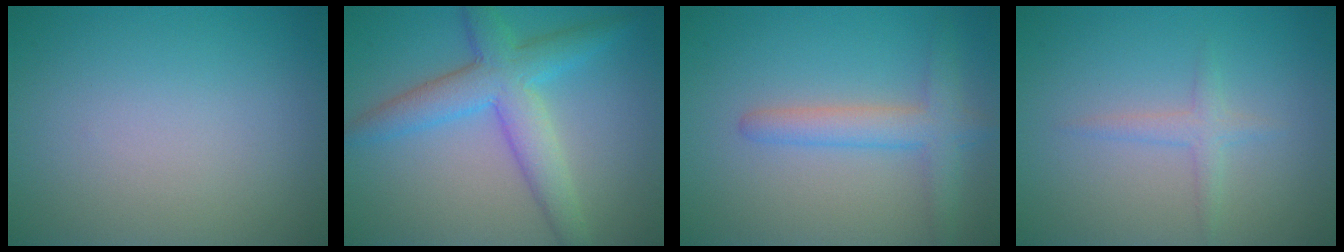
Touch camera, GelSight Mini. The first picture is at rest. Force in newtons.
{"total": 5.7, "press": 5.7, "slide": 0.2}
{"total": 3.4, "press": 3.4, "slide": 0.2}
{"total": 1.5, "press": 1.5, "slide": 0.1}